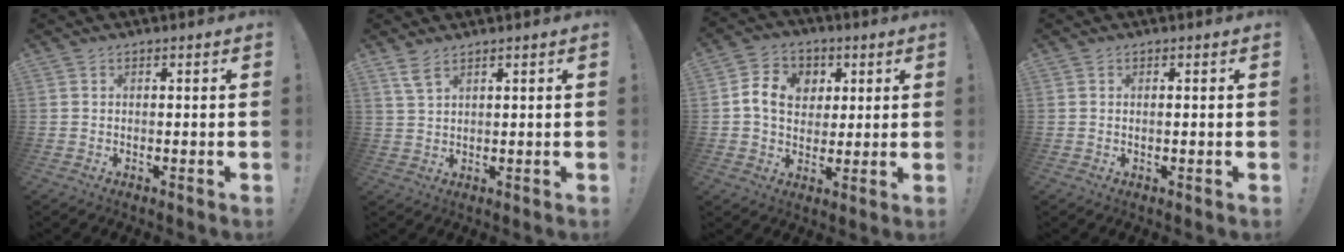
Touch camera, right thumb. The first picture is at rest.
{"total": 4.4, "force": [3.0, 1.4, 2.9], "torque": [-0.060, -0.007, 0.055]}
{"total": 10.9, "force": [2.4, 9.2, 5.5], "torque": [-0.087, 0.001, 0.051]}
{"total": 0.5, "force": [0.0, 0.0, 0.5], "torque": [-0.008, 0.000, -0.001]}